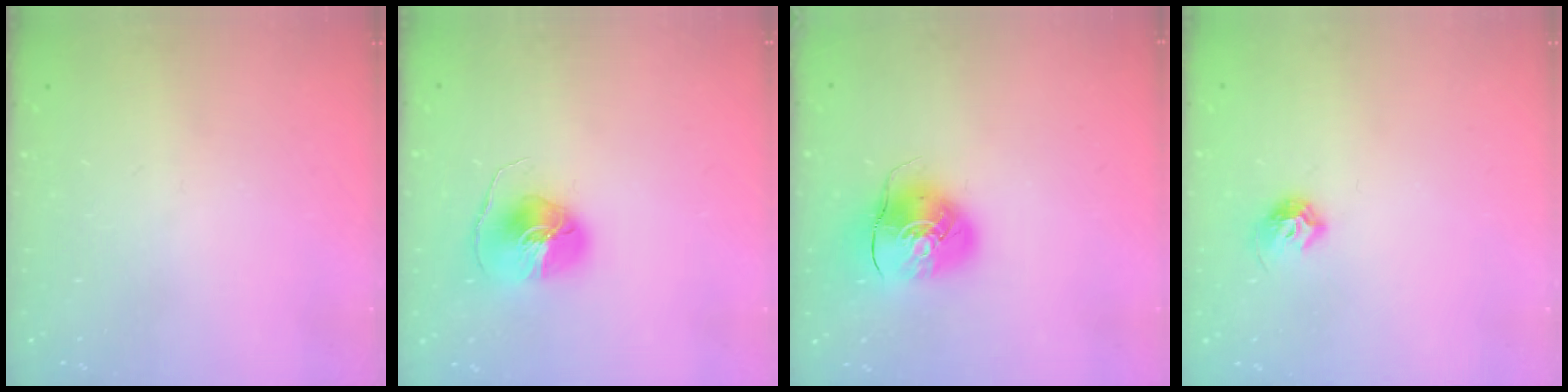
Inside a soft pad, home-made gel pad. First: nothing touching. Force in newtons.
{"total": 9.6, "press": 9.6, "slide": 0.8}
{"total": 9.7, "press": 9.6, "slide": 1.2}
{"total": 7.0, "press": 6.9, "slide": 0.8}